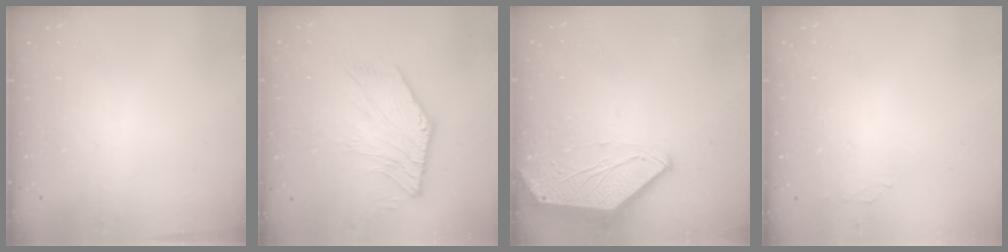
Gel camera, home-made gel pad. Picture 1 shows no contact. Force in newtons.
{"total": 6.2, "press": 6.1, "slide": 1.1}
{"total": 0.0}
{"total": 0.0}